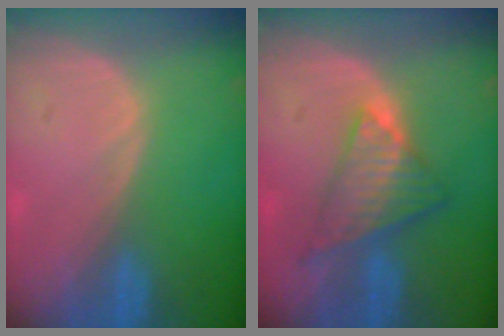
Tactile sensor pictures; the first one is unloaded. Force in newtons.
{"total": 7.2, "press": 6.7, "slide": 2.7}